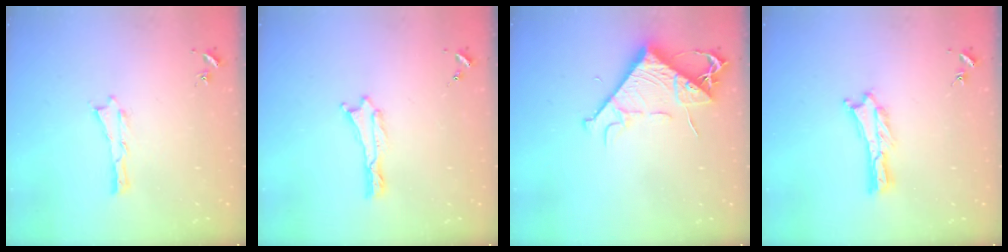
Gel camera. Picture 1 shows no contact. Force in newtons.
{"total": 0.0}
{"total": 8.5, "press": 8.4, "slide": 1.1}
{"total": 0.6, "press": 0.6, "slide": 0.2}